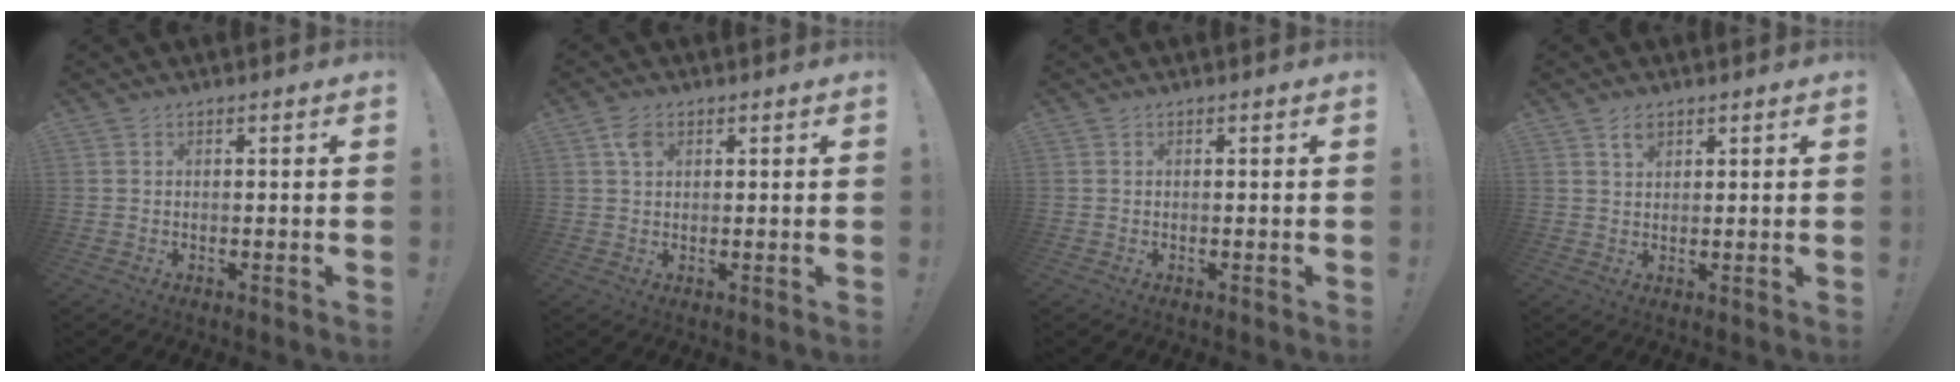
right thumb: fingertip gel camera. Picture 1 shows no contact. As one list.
[{"total": 3.6, "force": [1.4, 2.4, 2.2], "torque": [-0.036, 0.002, 0.027]}, {"total": 0.0}, {"total": 2.9, "force": [1.8, 1.4, 1.7], "torque": [-0.020, -0.009, 0.029]}]